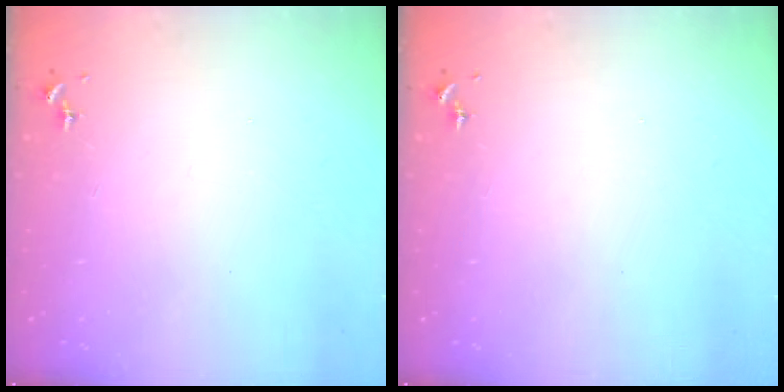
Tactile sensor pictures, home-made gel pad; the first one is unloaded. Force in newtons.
{"total": 0.0}